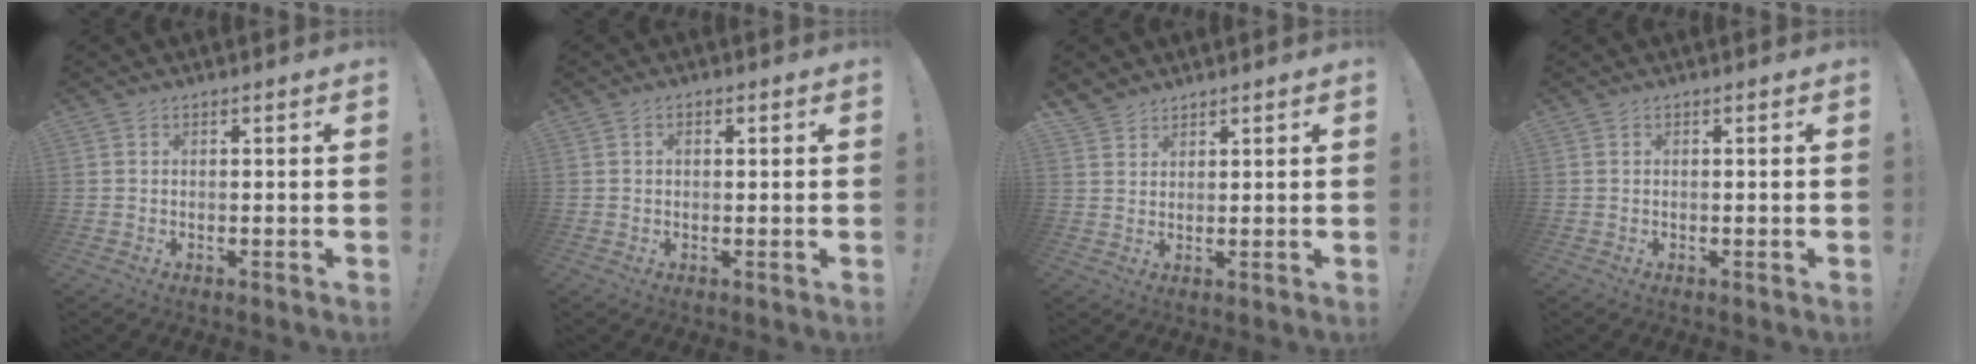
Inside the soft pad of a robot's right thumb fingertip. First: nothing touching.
{"total": 1.4, "force": [0.0, 0.9, 1.0], "torque": [-0.018, 0.004, -0.001]}
{"total": 3.5, "force": [3.0, 1.6, 0.3], "torque": [-0.010, -0.019, 0.059]}
{"total": 0.0}